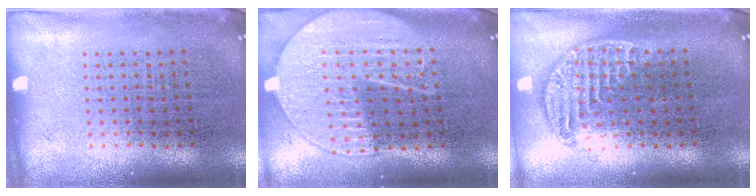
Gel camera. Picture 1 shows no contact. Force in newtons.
{"total": 2.0, "press": 1.8, "slide": 0.9}
{"total": 1.2, "press": 1.1, "slide": 0.5}